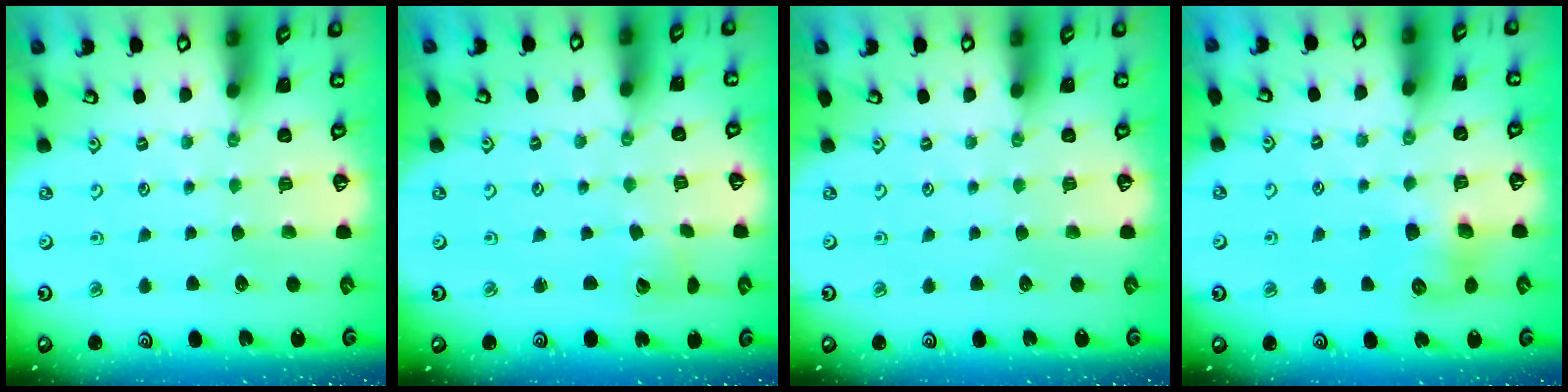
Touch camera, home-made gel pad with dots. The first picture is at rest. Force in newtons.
{"total": 2.3, "press": 2.3, "slide": 0.3}
{"total": 0.0}
{"total": 7.8, "press": 7.7, "slide": 0.5}